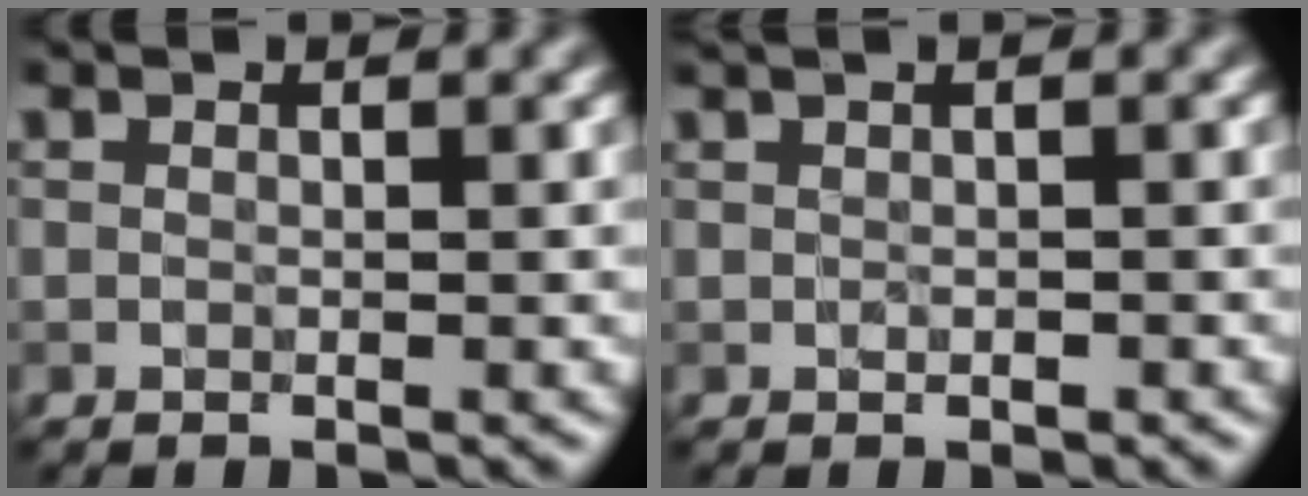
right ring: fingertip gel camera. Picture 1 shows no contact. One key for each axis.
{"total": 1.7, "fx": 0.7, "fy": 0.8, "fz": 1.3, "tx": -0.018, "ty": 0.001, "tz": 0.008}